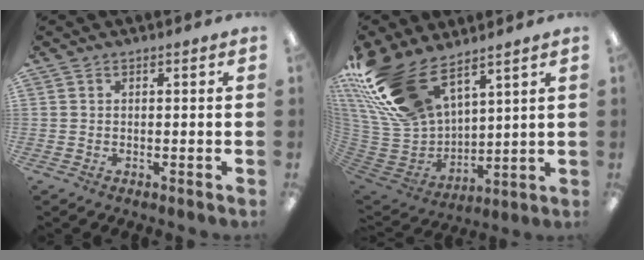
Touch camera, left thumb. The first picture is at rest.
{"total": 23.8, "force": [15.9, 11.8, 13.1], "torque": [-0.293, -0.083, 0.295]}